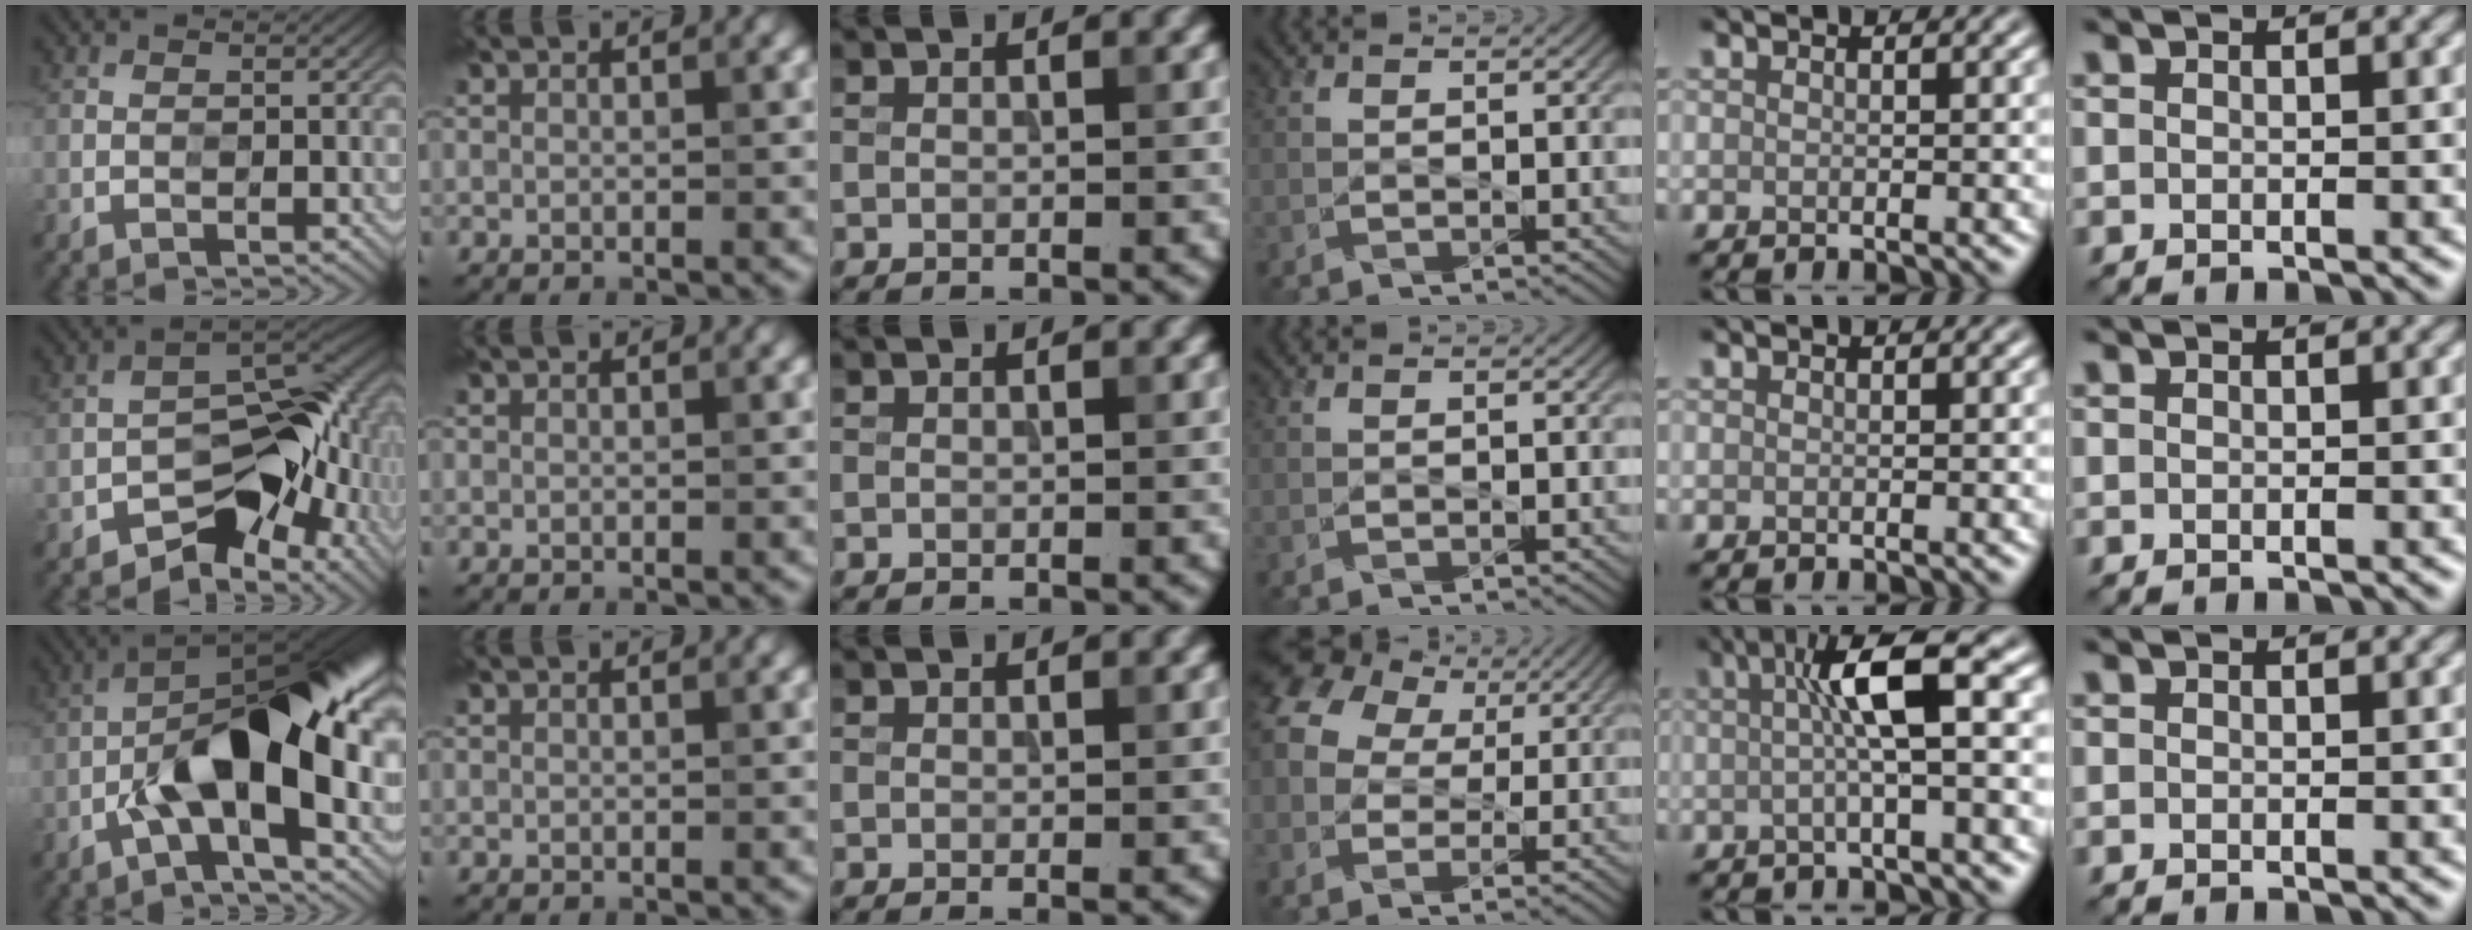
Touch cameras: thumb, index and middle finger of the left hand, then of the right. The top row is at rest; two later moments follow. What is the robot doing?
{"motion": "wipe", "object": "mirror"}